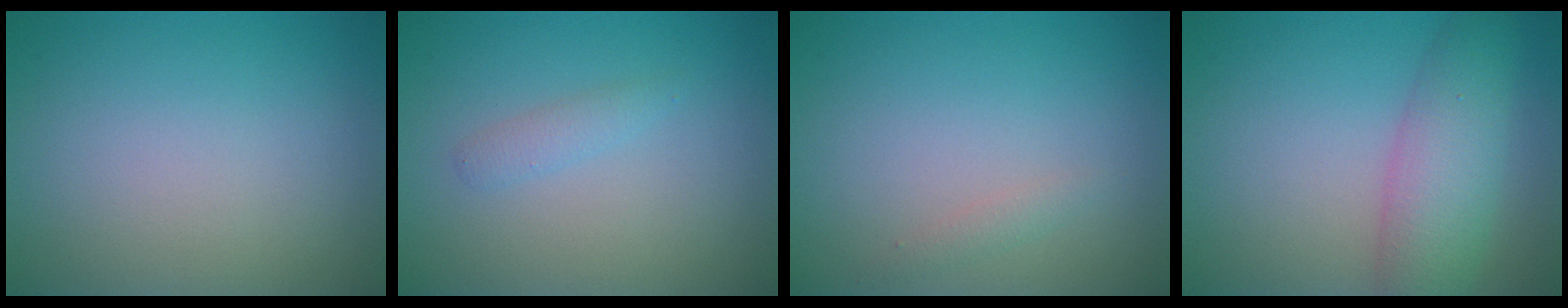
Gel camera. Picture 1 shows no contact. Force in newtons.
{"total": 1.1, "press": 1.1, "slide": 0.1}
{"total": 0.8, "press": 0.8, "slide": 0.0}
{"total": 5.6, "press": 5.6, "slide": 0.2}